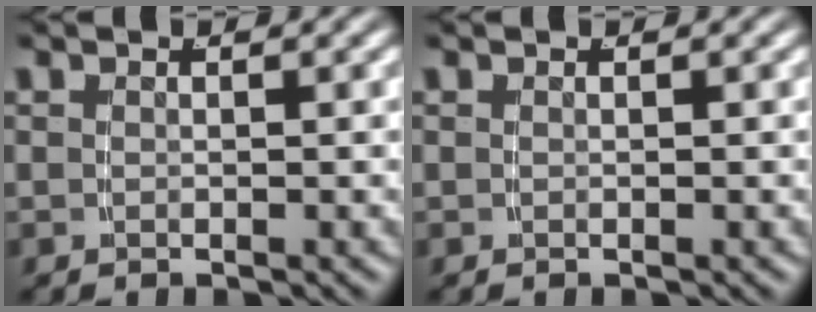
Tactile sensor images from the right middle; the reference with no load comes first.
{"total": 0.0}